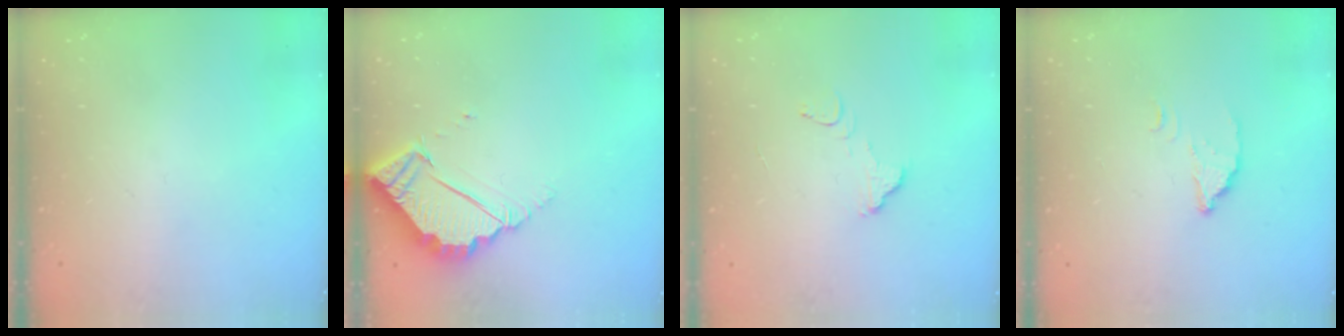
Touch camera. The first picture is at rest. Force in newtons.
{"total": 4.2, "press": 4.2, "slide": 0.3}
{"total": 3.3, "press": 3.3, "slide": 0.2}
{"total": 2.8, "press": 2.7, "slide": 0.2}